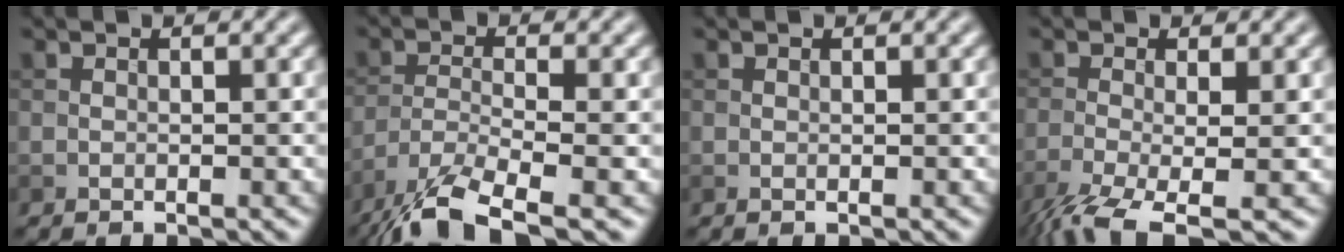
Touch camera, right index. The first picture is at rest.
{"total": 7.5, "force": [-5.5, 1.7, 4.8], "torque": [-0.097, -0.010, -0.112]}
{"total": 0.0}
{"total": 6.4, "force": [-3.6, 1.9, 4.9], "torque": [-0.103, -0.022, -0.072]}